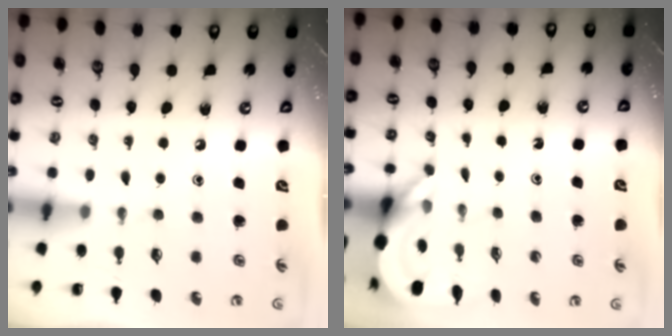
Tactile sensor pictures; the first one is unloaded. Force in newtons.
{"total": 4.7, "press": 4.7, "slide": 0.2}